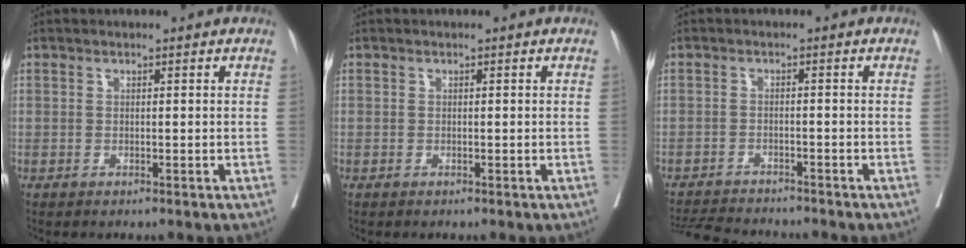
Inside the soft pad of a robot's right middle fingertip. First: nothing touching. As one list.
[{"total": 0.0}, {"total": 7.5, "force": [-7.2, 0.4, 1.9], "torque": [-0.029, -0.008, -0.117]}]